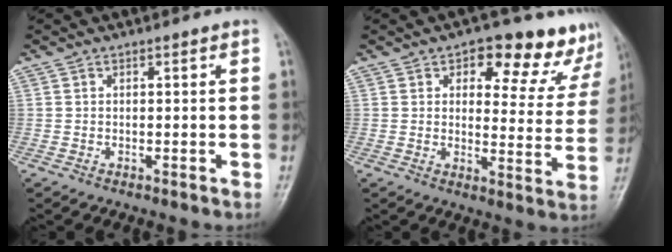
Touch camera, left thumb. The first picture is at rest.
{"total": 14.6, "force": [9.6, 7.3, 8.3], "torque": [-0.035, -0.045, 0.106]}